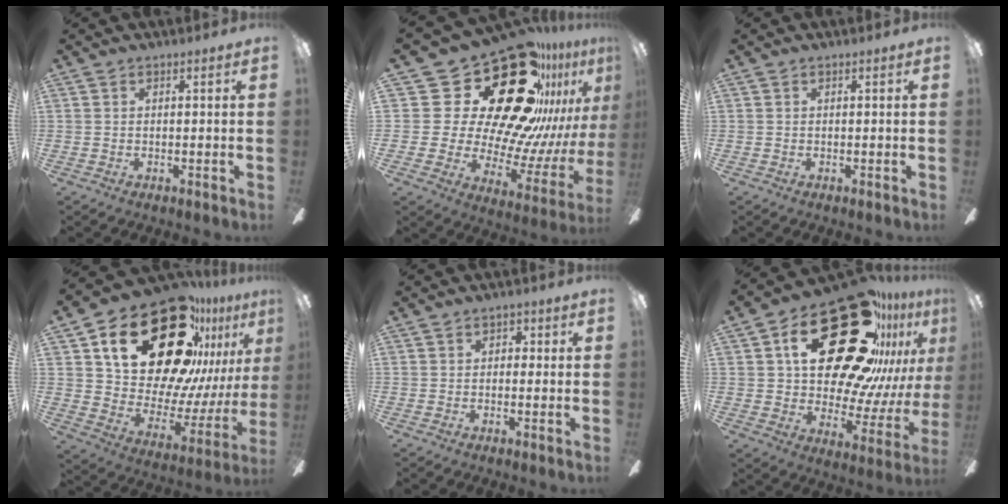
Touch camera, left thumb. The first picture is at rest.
{"total": 36.8, "force": [20.2, 19.7, 23.7], "torque": [-0.341, -0.172, 0.392]}
{"total": 0.0}
{"total": 33.8, "force": [19.0, 18.1, 21.3], "torque": [-0.326, -0.113, 0.357]}
{"total": 1.7, "force": [-0.3, 1.4, 0.8], "torque": [-0.015, 0.009, -0.007]}
{"total": 36.8, "force": [18.4, 18.2, 26.1], "torque": [-0.364, -0.107, 0.344]}